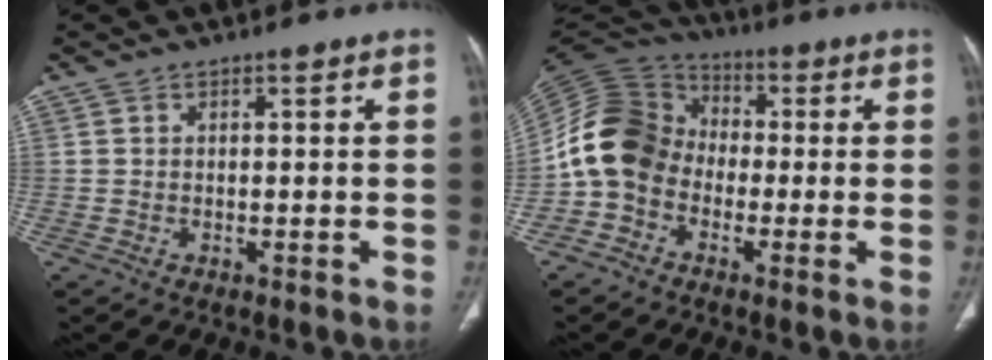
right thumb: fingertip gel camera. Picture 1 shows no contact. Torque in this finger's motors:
{"motor_torque": [0.62, 0.82, 0.90, -0.72, 0.15]}